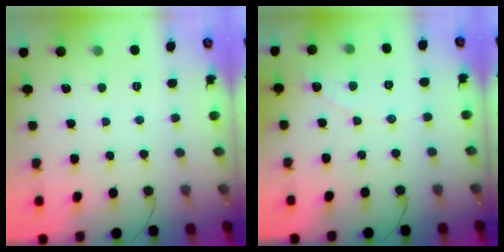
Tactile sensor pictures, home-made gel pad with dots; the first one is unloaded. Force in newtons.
{"total": 2.3, "press": 2.3, "slide": 0.2}